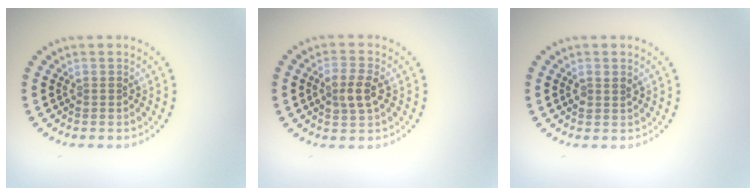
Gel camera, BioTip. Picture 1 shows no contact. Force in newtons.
{"total": 2.7, "press": 2.7, "slide": 0.4}
{"total": 1.1, "press": 1.0, "slide": 0.4}